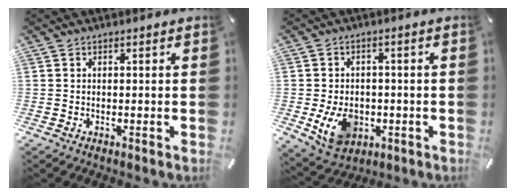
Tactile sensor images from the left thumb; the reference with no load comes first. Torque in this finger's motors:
{"motor_torque": [0.88, 2.62, 0.46, -0.23, 0.36]}